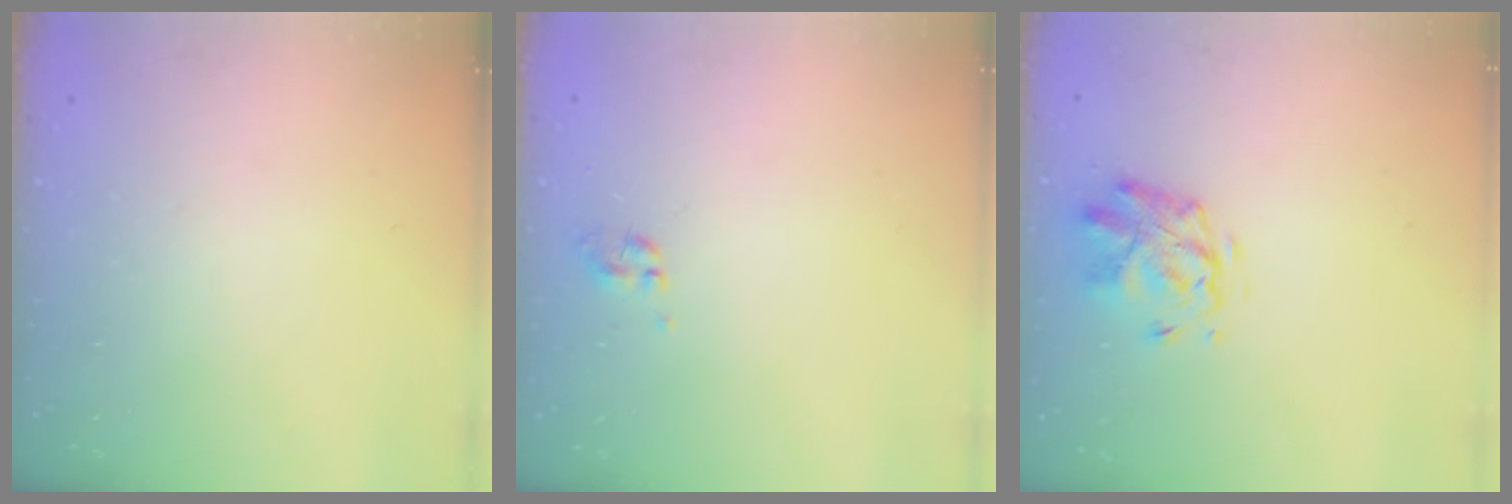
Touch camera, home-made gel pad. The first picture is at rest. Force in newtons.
{"total": 0.0}
{"total": 2.9, "press": 2.5, "slide": 1.4}